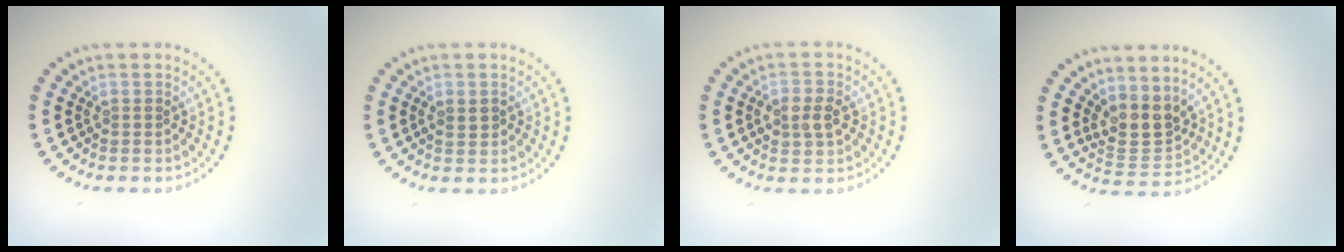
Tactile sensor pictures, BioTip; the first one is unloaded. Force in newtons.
{"total": 0.8, "press": 0.8, "slide": 0.3}
{"total": 2.4, "press": 2.4, "slide": 0.2}
{"total": 3.4, "press": 2.8, "slide": 2.0}